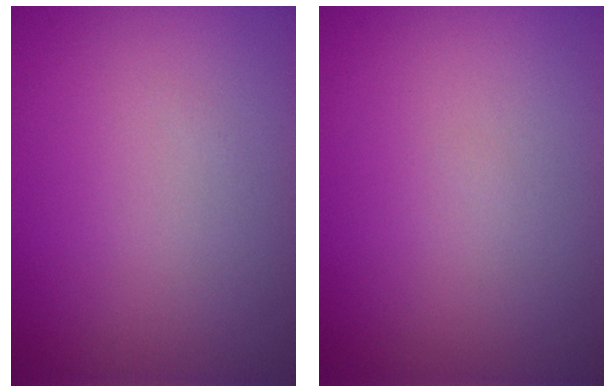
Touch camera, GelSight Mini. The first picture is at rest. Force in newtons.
{"total": 0.0}